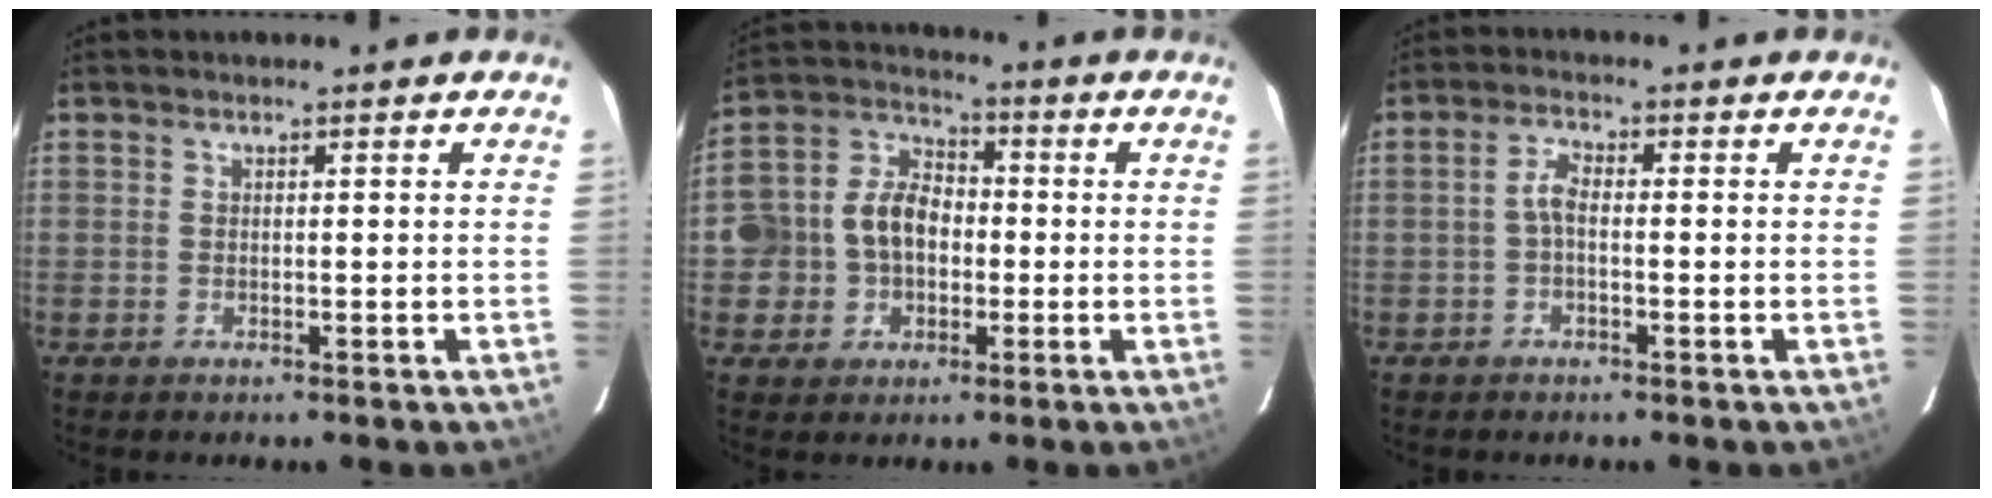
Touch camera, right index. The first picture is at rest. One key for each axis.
{"total": 10.9, "fx": -1.4, "fy": 9.4, "fz": 5.4, "tx": -0.127, "ty": 0.039, "tz": -0.025}
{"total": 2.4, "fx": -0.7, "fy": 1.0, "fz": 2.1, "tx": -0.048, "ty": 0.009, "tz": -0.015}